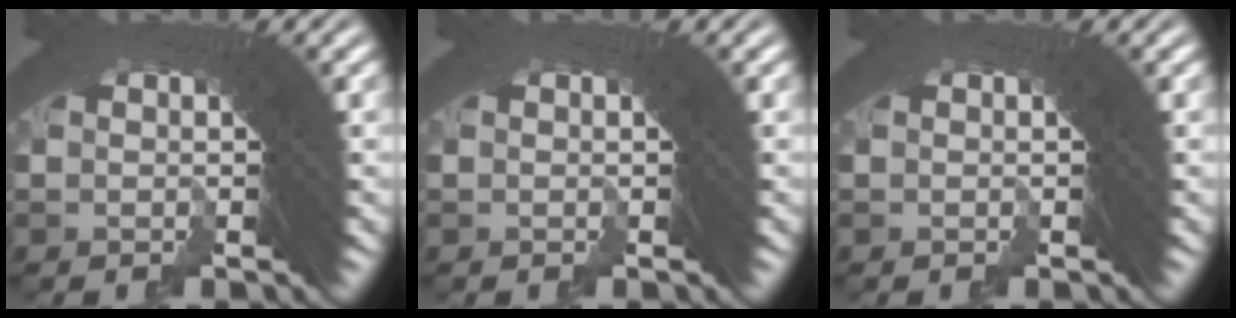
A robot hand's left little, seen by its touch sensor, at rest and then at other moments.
{"total": 0.0}
{"total": 0.0}